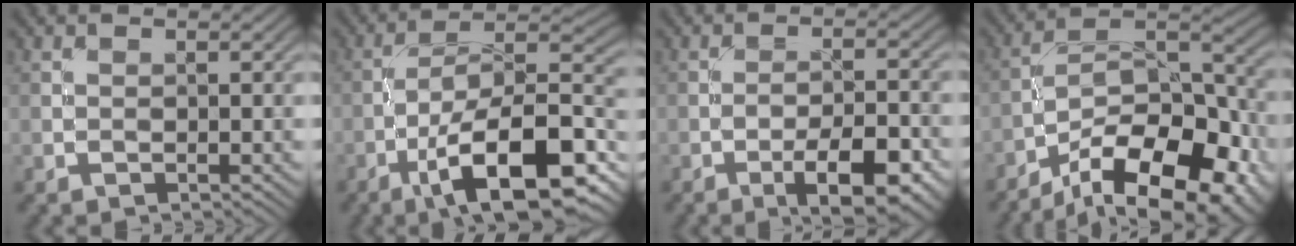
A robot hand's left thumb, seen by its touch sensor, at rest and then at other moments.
{"total": 16.7, "force": [-8.2, 6.0, 13.3], "torque": [-0.195, -0.004, -0.145]}
{"total": 8.3, "force": [-4.6, 2.5, 6.5], "torque": [-0.102, 0.004, -0.065]}
{"total": 18.7, "force": [-12.3, 8.1, 11.4], "torque": [-0.167, -0.022, -0.181]}